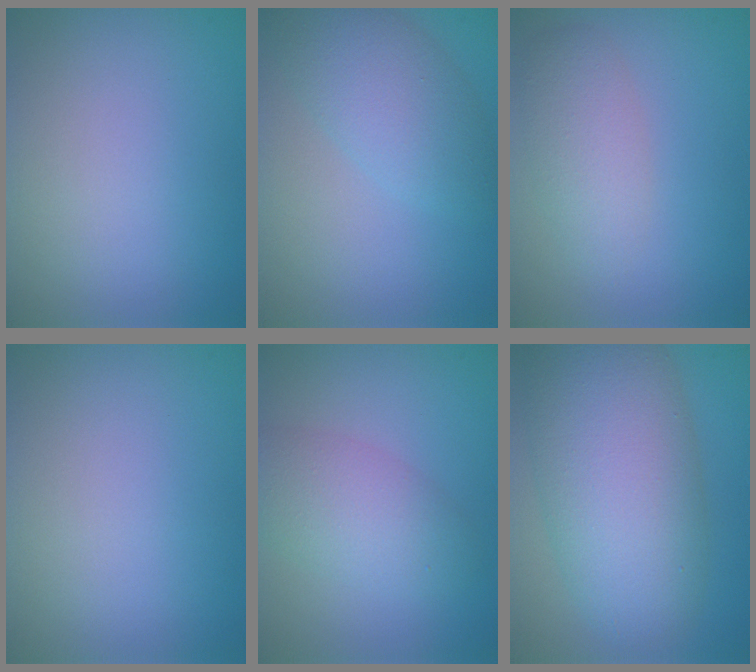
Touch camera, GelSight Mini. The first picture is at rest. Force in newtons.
{"total": 4.7, "press": 4.7, "slide": 0.2}
{"total": 2.9, "press": 2.9, "slide": 0.1}
{"total": 0.0}
{"total": 4.1, "press": 4.1, "slide": 0.2}
{"total": 10.7, "press": 10.7, "slide": 0.5}